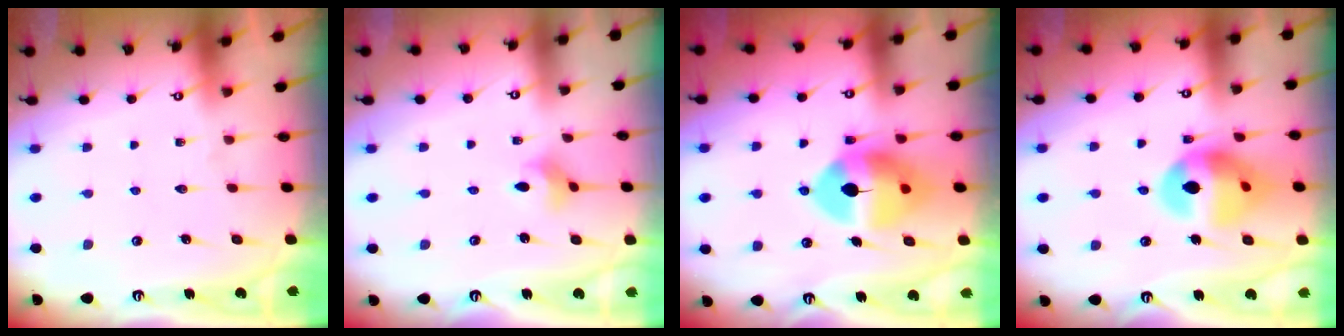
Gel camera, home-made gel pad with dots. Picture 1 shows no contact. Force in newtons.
{"total": 2.8, "press": 2.8, "slide": 0.1}
{"total": 13.0, "press": 12.8, "slide": 2.1}
{"total": 14.6, "press": 14.6, "slide": 1.5}